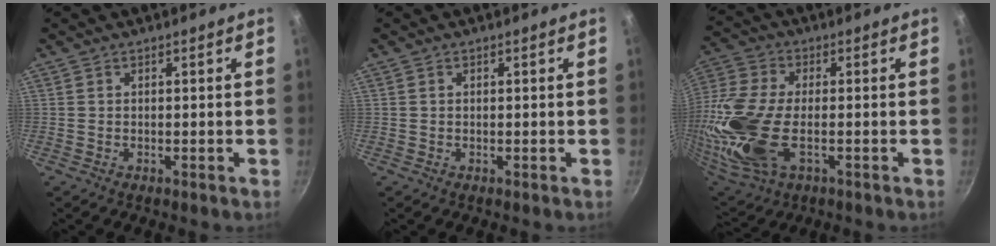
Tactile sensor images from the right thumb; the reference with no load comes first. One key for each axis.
{"total": 0.0}
{"total": 22.9, "fx": -4.3, "fy": 12.2, "fz": 18.9, "tx": -0.488, "ty": -0.017, "tz": -0.067}